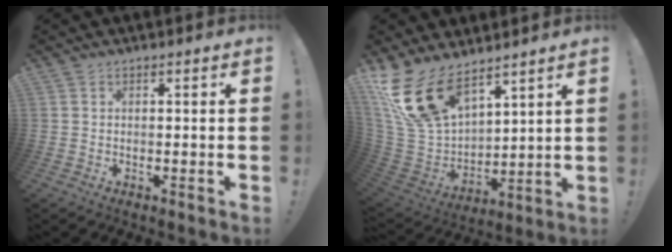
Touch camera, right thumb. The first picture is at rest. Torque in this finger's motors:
{"motor_torque": [2.16, 2.85, 0.60, 0.46, 0.13]}